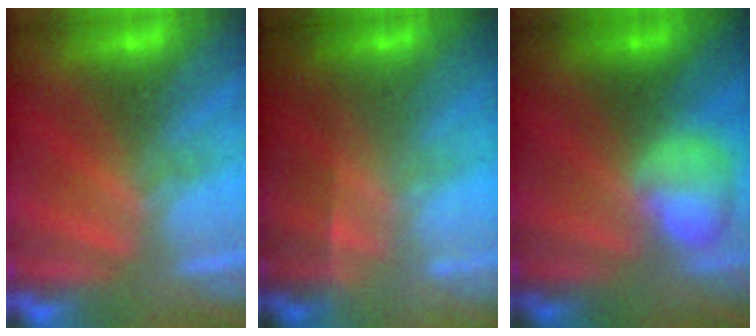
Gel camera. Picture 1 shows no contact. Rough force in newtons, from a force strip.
{"total": 1.8}
{"total": 2.4}